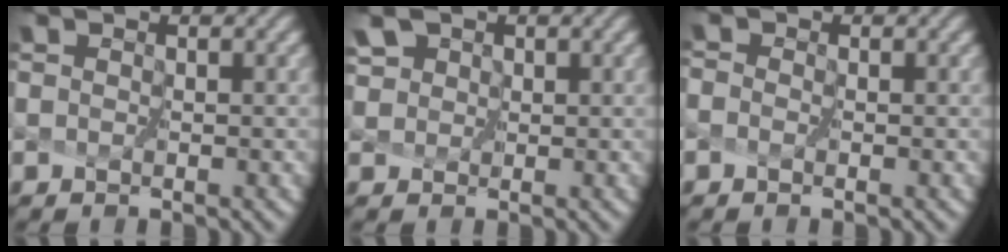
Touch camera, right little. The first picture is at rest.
{"total": 5.5, "force": [2.9, 3.9, 2.5], "torque": [-0.059, 0.019, 0.030]}
{"total": 0.8, "force": [-0.5, 0.4, 0.4], "torque": [-0.008, 0.002, -0.007]}